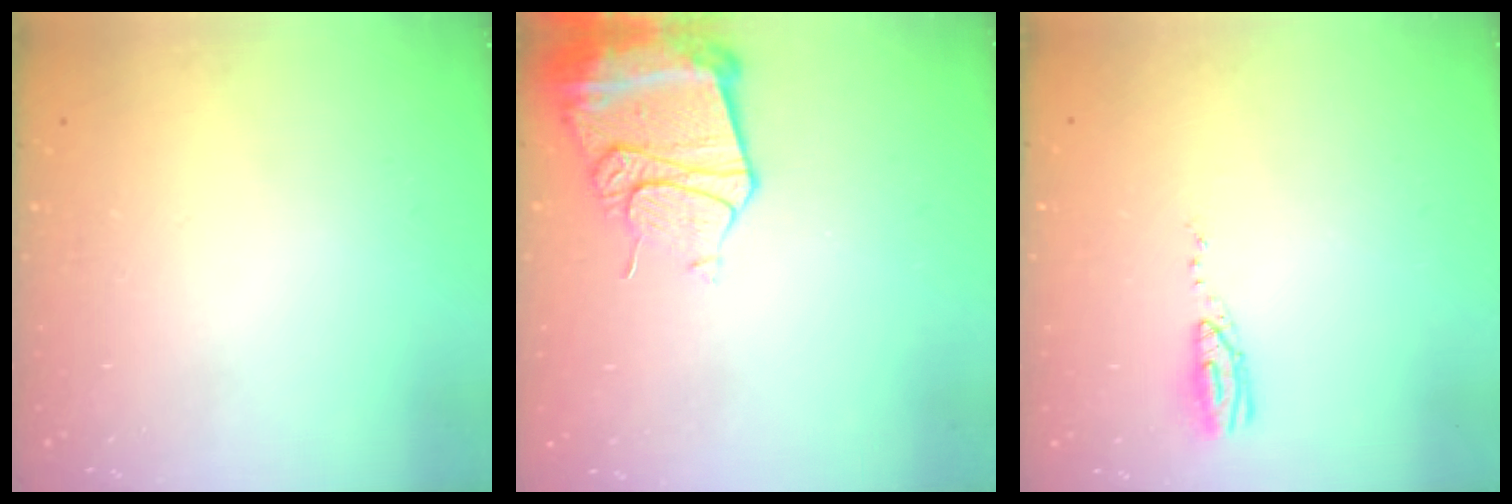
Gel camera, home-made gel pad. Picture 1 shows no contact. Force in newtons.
{"total": 14.5, "press": 14.4, "slide": 1.7}
{"total": 5.0, "press": 4.7, "slide": 1.5}